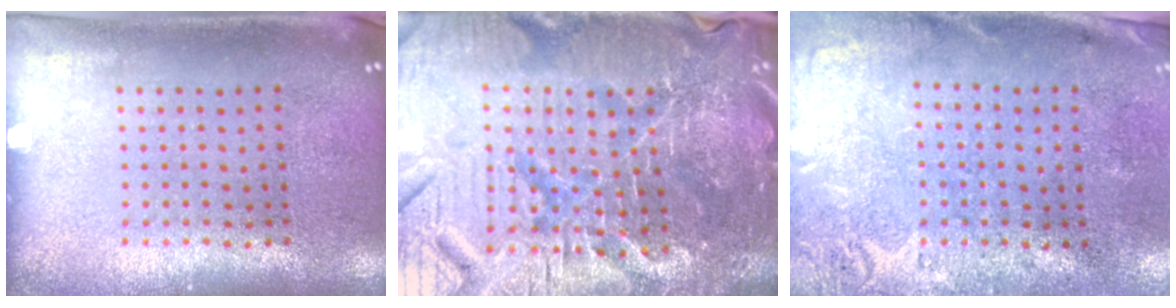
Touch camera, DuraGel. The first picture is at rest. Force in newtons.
{"total": 6.0, "press": 5.5, "slide": 2.3}
{"total": 2.8, "press": 2.2, "slide": 1.8}